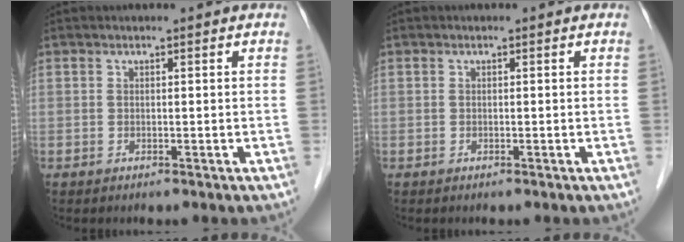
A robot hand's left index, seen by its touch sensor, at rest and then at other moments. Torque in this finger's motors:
{"motor_torque": [0.00, 0.00, 0.02, 0.01]}